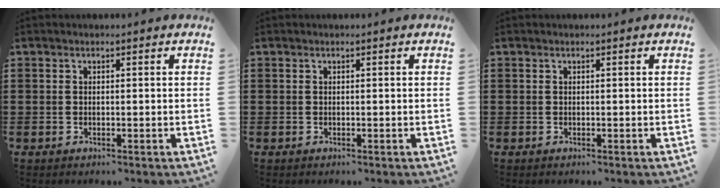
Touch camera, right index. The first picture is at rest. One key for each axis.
{"total": 0.0}
{"total": 0.0}